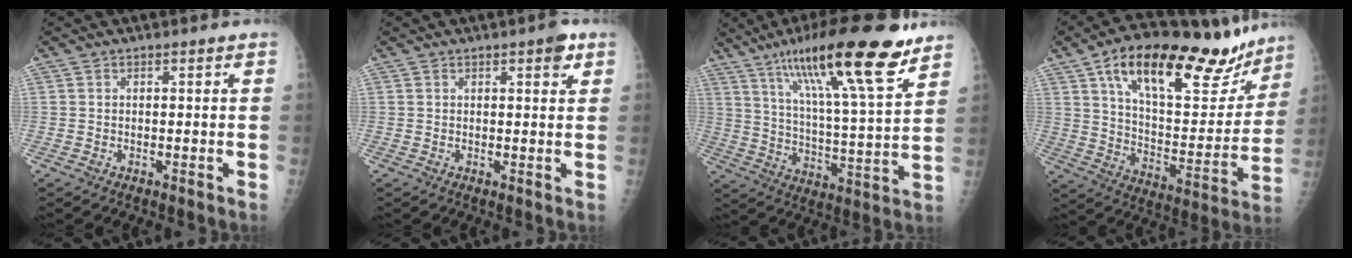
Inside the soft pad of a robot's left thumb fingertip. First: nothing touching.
{"total": 2.9, "force": [1.6, 0.9, 2.2], "torque": [-0.021, -0.004, 0.016]}
{"total": 22.7, "force": [14.2, 4.1, 17.2], "torque": [-0.269, -0.045, 0.232]}
{"total": 28.8, "force": [18.2, 11.4, 19.2], "torque": [-0.251, -0.037, 0.287]}